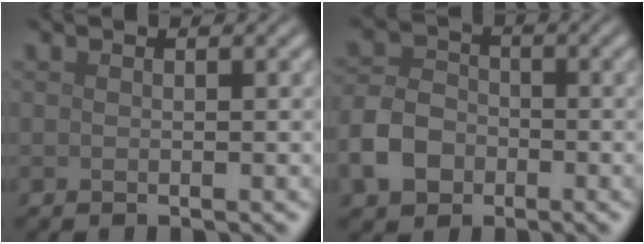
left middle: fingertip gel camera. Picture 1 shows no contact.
{"total": 4.7, "force": [-2.1, 3.6, 2.3], "torque": [-0.052, 0.003, -0.048]}